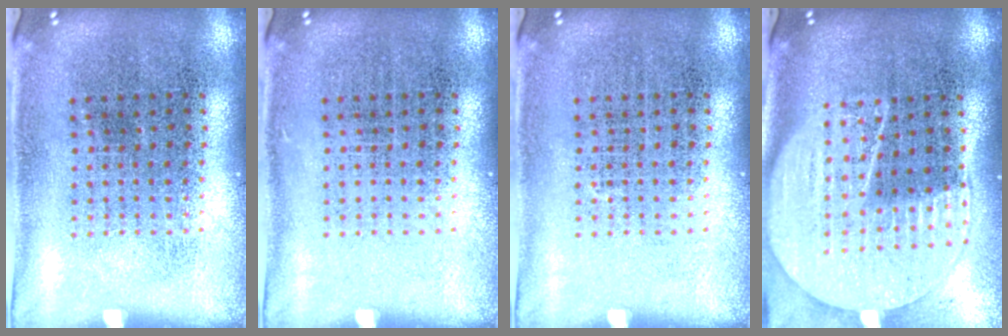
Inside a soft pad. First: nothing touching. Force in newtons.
{"total": 0.0}
{"total": 0.0}
{"total": 2.0, "press": 1.9, "slide": 0.8}